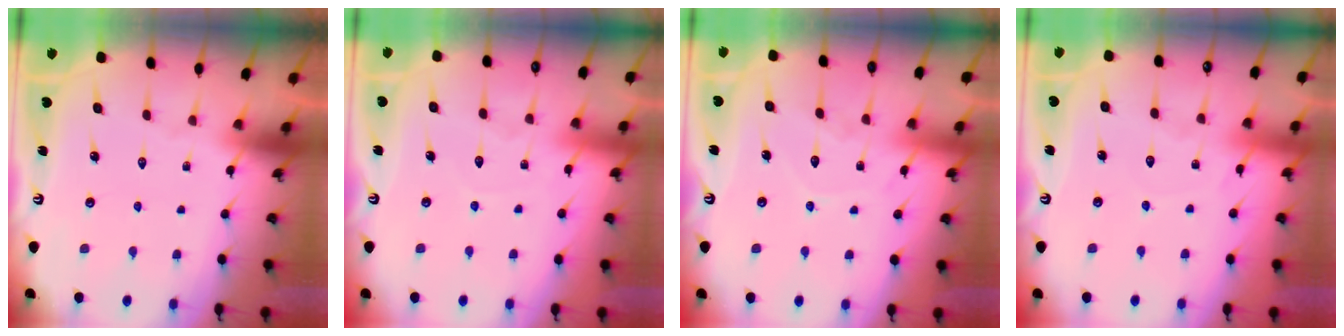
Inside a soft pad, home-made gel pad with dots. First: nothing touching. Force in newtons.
{"total": 5.4, "press": 5.4, "slide": 0.5}
{"total": 8.0, "press": 7.9, "slide": 0.3}
{"total": 3.7, "press": 3.7, "slide": 0.5}